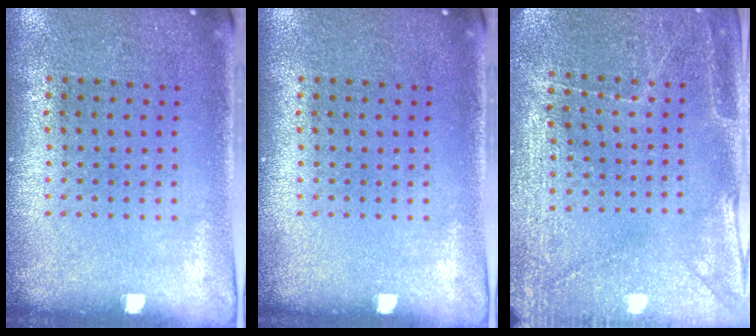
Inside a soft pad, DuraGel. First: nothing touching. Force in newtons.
{"total": 0.0}
{"total": 2.9, "press": 2.9, "slide": 0.2}